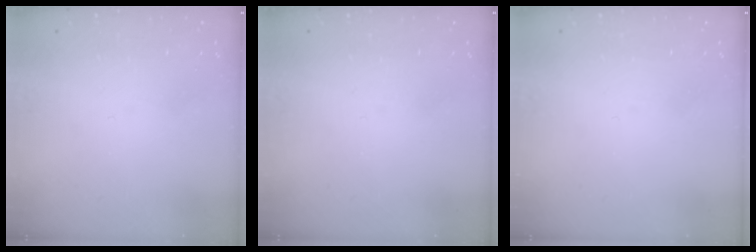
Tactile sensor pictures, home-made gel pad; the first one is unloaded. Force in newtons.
{"total": 0.0}
{"total": 0.0}